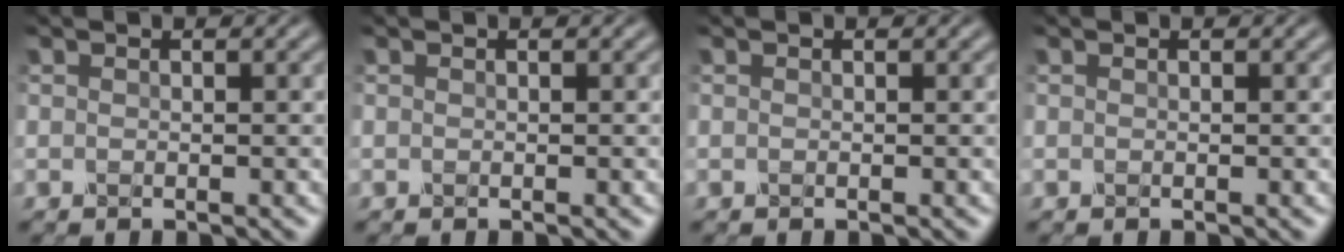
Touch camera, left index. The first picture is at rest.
{"total": 0.0}
{"total": 0.0}
{"total": 0.0}